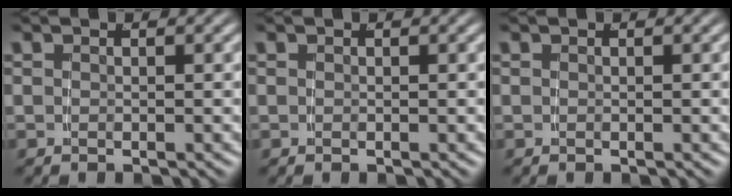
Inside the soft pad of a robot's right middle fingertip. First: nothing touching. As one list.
[{"total": 0.0}, {"total": 0.0}]